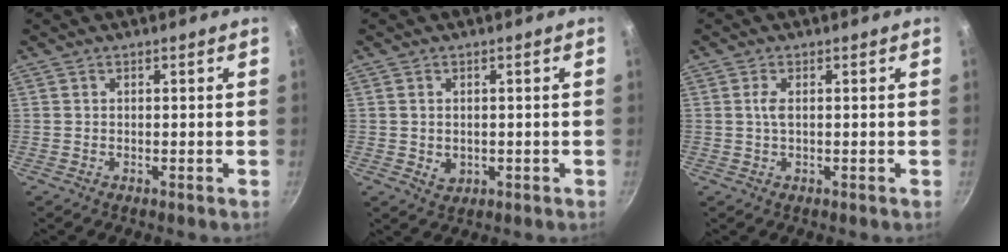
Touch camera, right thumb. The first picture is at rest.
{"total": 2.7, "force": [0.0, 2.2, 1.5], "torque": [-0.024, -0.003, 0.007]}
{"total": 1.9, "force": [0.3, 0.7, 1.7], "torque": [-0.040, 0.002, 0.006]}